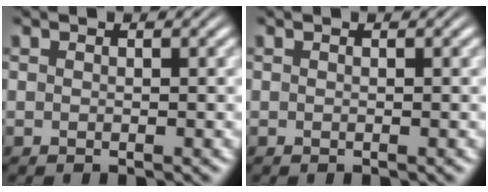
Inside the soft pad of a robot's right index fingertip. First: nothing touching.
{"total": 0.0}